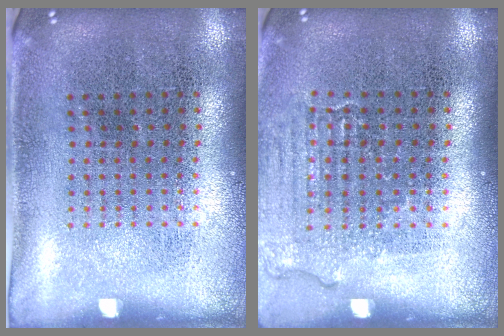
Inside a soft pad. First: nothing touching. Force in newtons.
{"total": 1.1, "press": 1.1, "slide": 0.2}